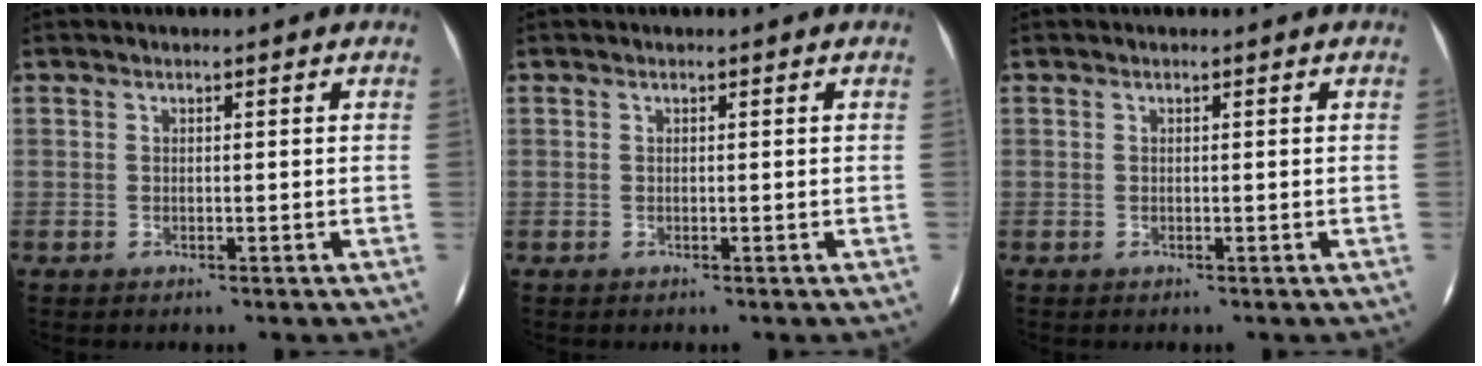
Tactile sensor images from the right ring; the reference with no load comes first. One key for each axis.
{"total": 0.0}
{"total": 0.0}